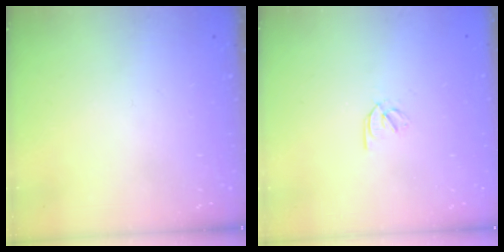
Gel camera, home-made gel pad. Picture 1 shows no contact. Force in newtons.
{"total": 1.9, "press": 1.9, "slide": 0.3}